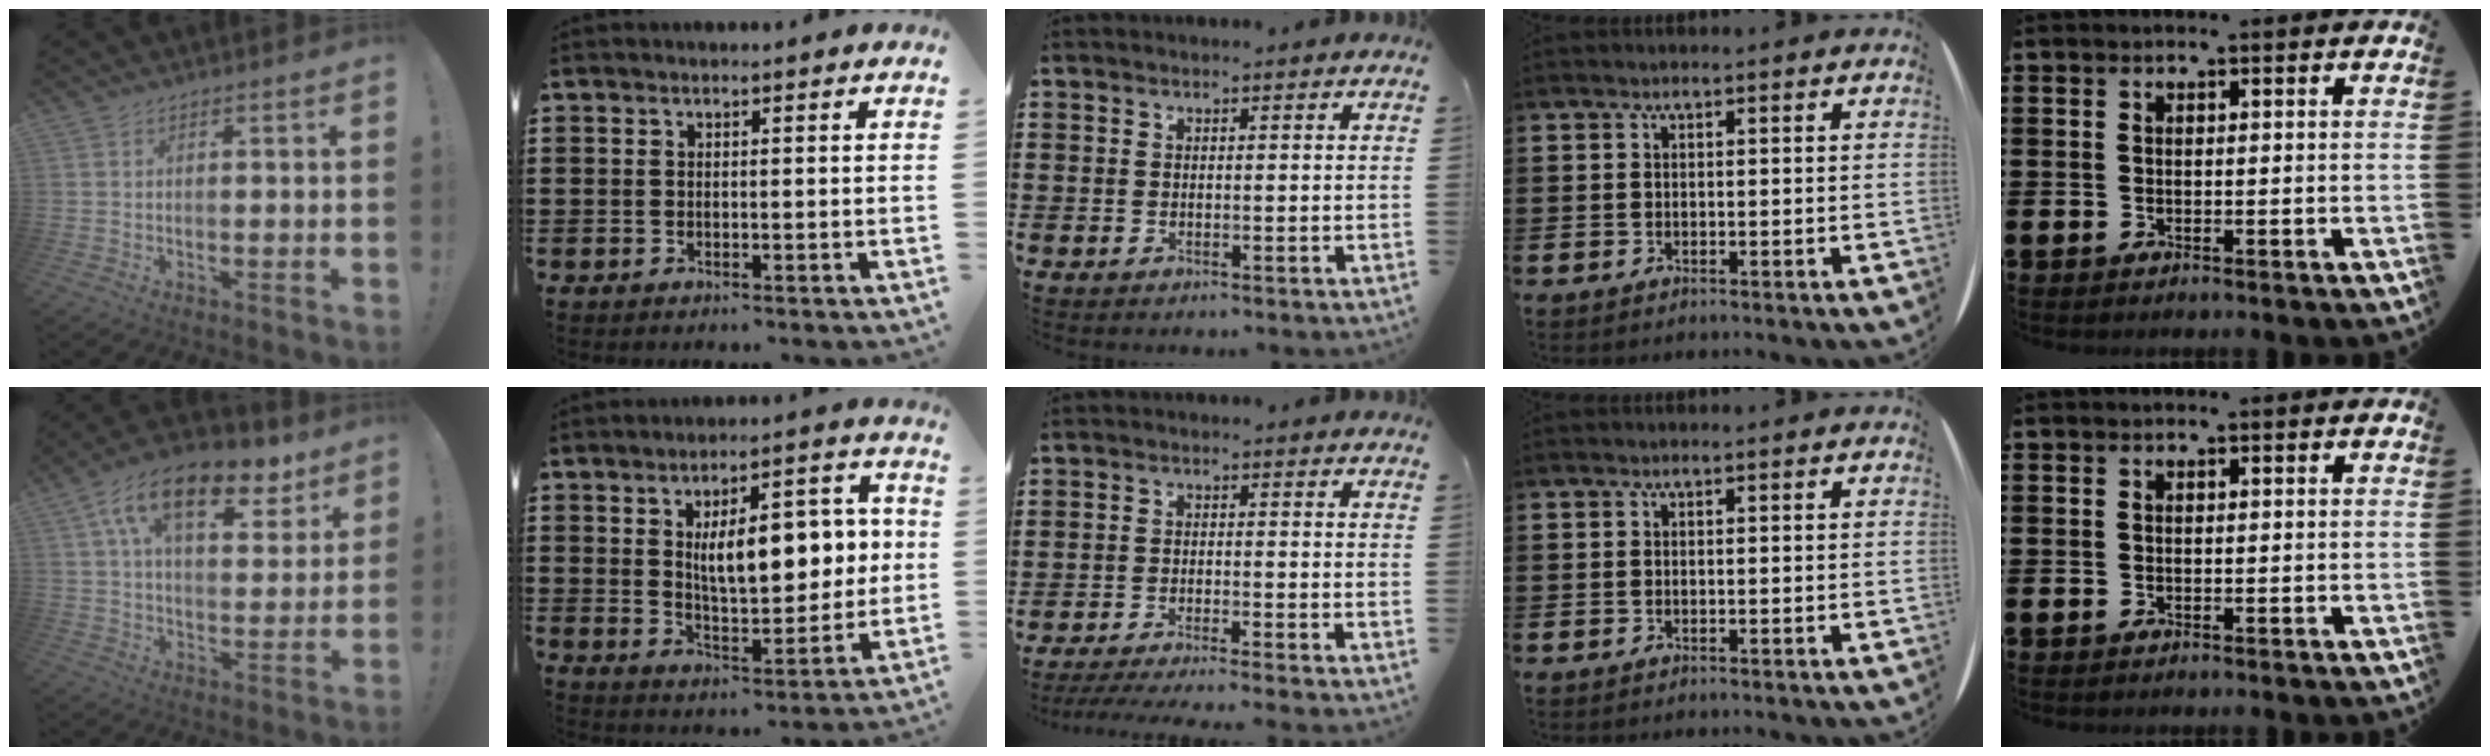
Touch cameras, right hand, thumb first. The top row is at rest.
{"thumb": {"total": 17.7, "force": [9.8, 8.3, 12.1], "torque": [-0.190, -0.048, 0.168]}, "index": {"total": 11.3, "force": [2.1, 5.1, 9.8], "torque": [-0.156, 0.003, 0.032]}, "middle": {"total": 2.9, "force": [-2.6, -0.4, 1.2], "torque": [-0.027, -0.004, -0.054]}}